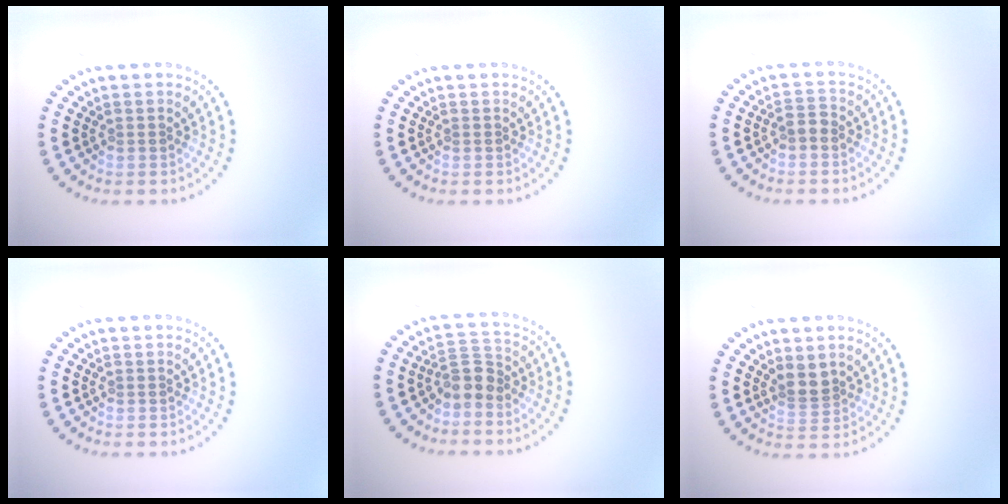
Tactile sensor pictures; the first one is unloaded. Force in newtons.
{"total": 0.0}
{"total": 1.1, "press": 1.1, "slide": 0.3}
{"total": 0.0}
{"total": 2.7, "press": 2.2, "slide": 1.5}
{"total": 2.0, "press": 1.6, "slide": 1.2}